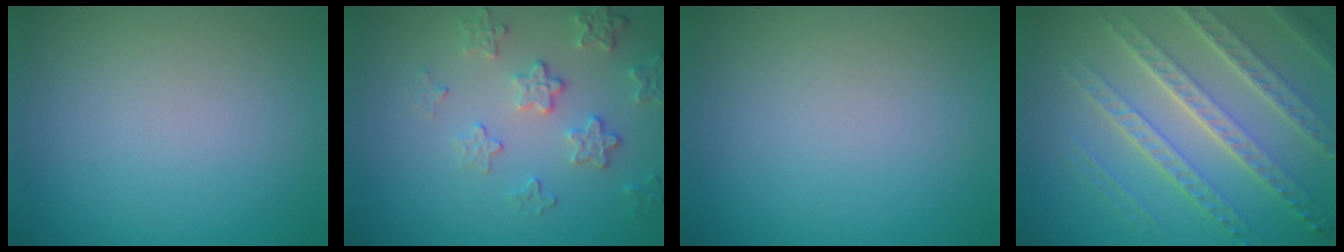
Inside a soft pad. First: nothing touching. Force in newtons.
{"total": 3.1, "press": 2.9, "slide": 1.2}
{"total": 0.0}
{"total": 7.4, "press": 5.3, "slide": 5.3}